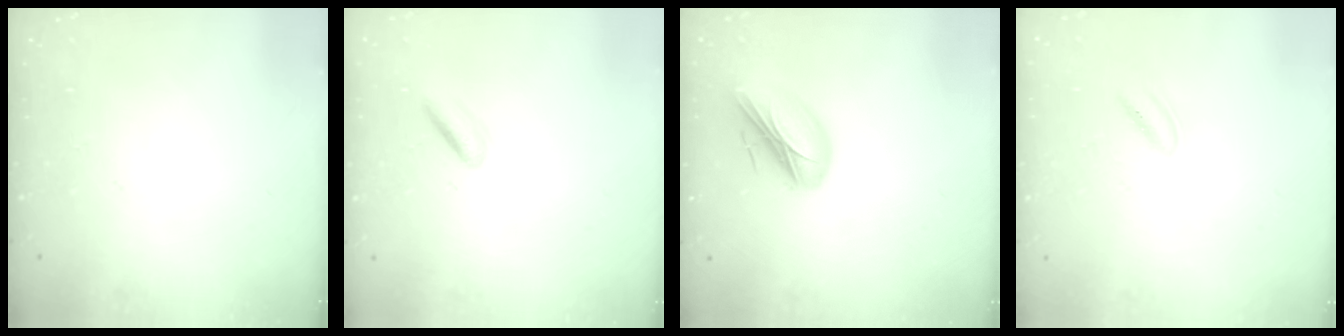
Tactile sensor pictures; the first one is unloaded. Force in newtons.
{"total": 2.4, "press": 2.2, "slide": 0.9}
{"total": 11.9, "press": 11.3, "slide": 3.6}
{"total": 2.3, "press": 2.1, "slide": 0.9}